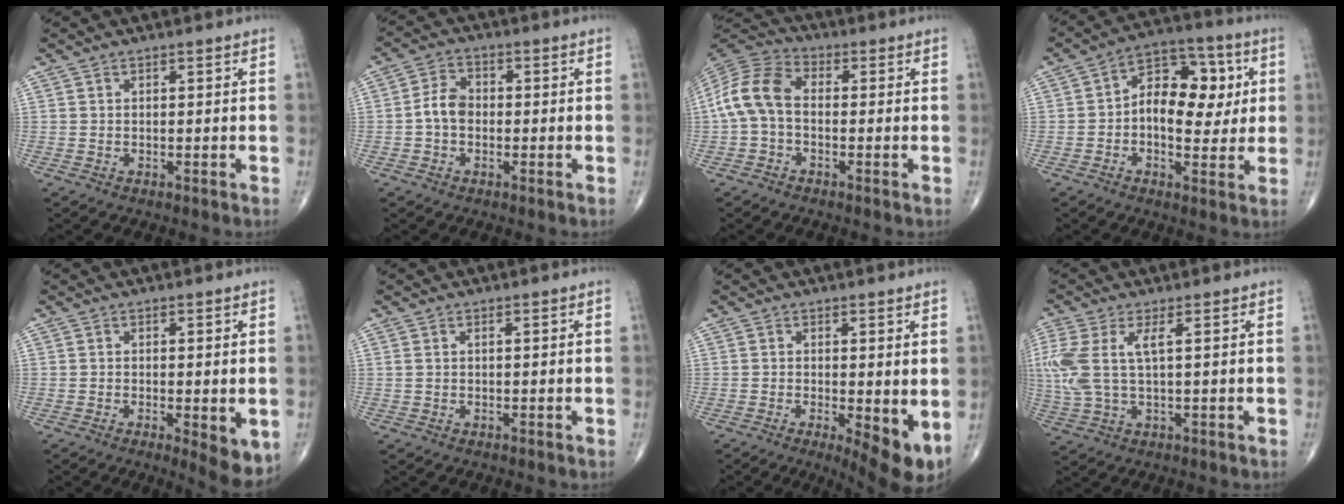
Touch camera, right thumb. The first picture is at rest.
{"total": 4.9, "force": [-0.8, 3.5, 3.2], "torque": [-0.053, 0.018, -0.024]}
{"total": 9.9, "force": [-0.7, 6.5, 7.5], "torque": [-0.150, 0.029, -0.029]}
{"total": 13.6, "force": [1.3, 8.5, 10.6], "torque": [-0.119, 0.022, 0.013]}
{"total": 6.3, "force": [-1.7, 1.9, 5.7], "torque": [-0.078, -0.017, -0.023]}
{"total": 0.7, "force": [0.2, 0.3, 0.6], "torque": [-0.024, 0.009, 0.008]}
{"total": 7.6, "force": [-1.3, 2.6, 7.1], "torque": [-0.102, -0.021, -0.015]}
{"total": 9.2, "force": [1.9, 3.2, 8.4], "torque": [-0.242, 0.009, 0.045]}